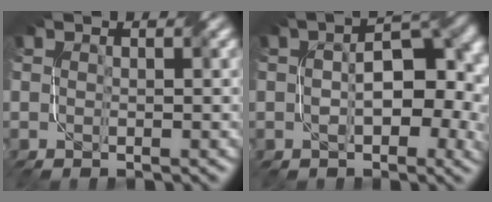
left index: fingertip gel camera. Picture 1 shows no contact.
{"total": 7.0, "force": [-0.1, 3.8, 5.9], "torque": [-0.085, 0.007, -0.006]}